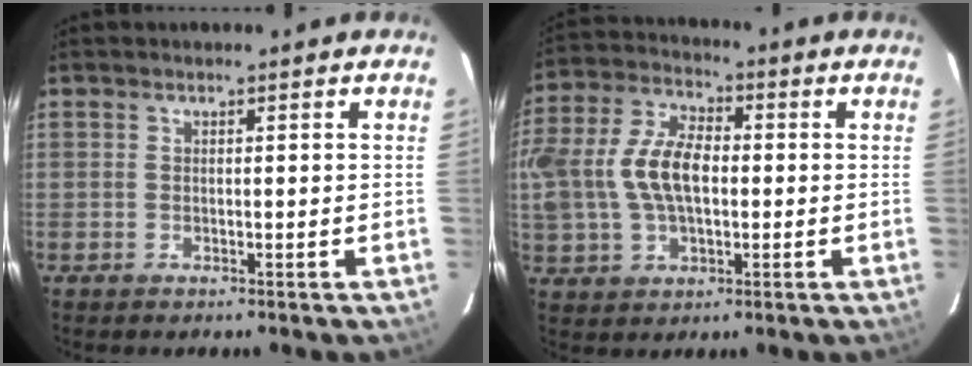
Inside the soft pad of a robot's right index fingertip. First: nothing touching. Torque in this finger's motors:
{"motor_torque": [0.55, -0.10, 0.44, 0.21]}